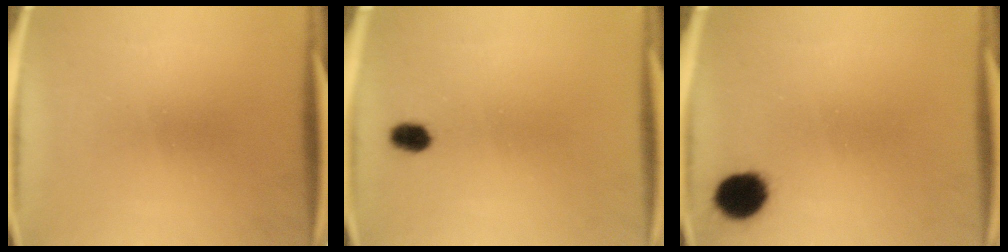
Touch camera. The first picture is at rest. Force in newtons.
{"total": 2.7}
{"total": 7.4}